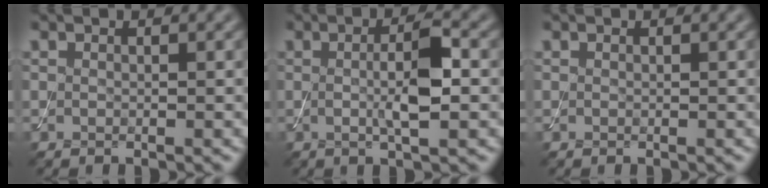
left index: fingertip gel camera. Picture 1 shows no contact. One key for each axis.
{"total": 4.2, "fx": 0.1, "fy": 0.8, "fz": 4.1, "tx": -0.075, "ty": 0.001, "tz": 0.001}
{"total": 0.0}